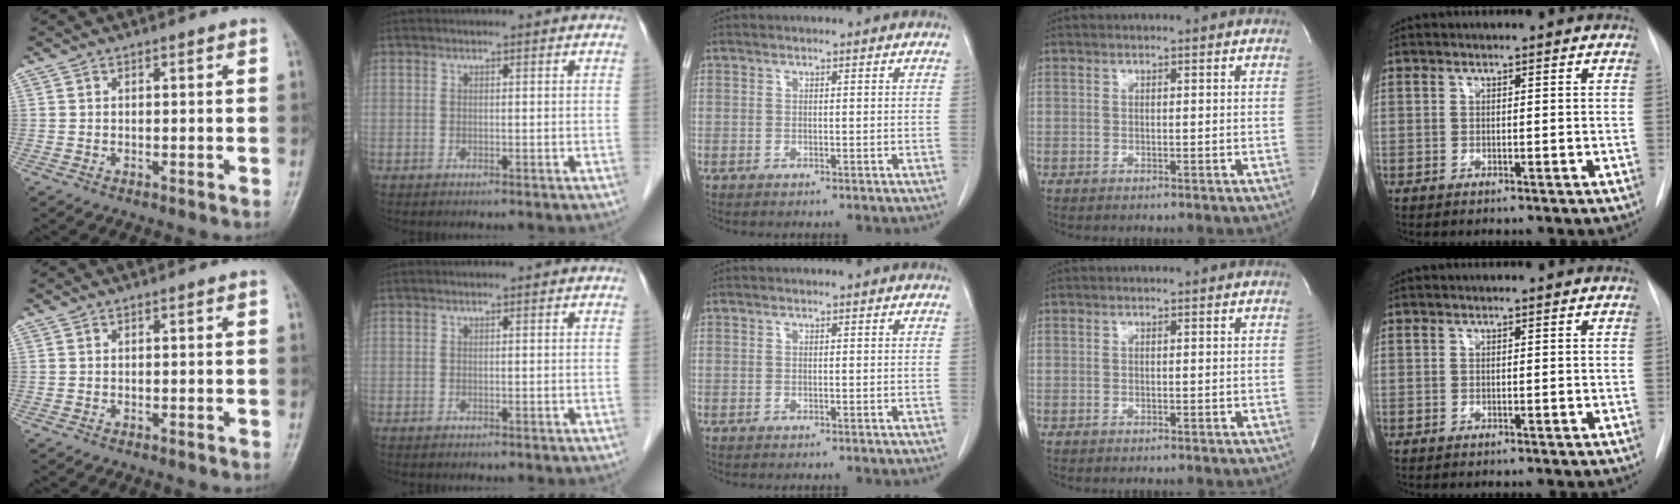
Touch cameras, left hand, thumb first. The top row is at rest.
{}